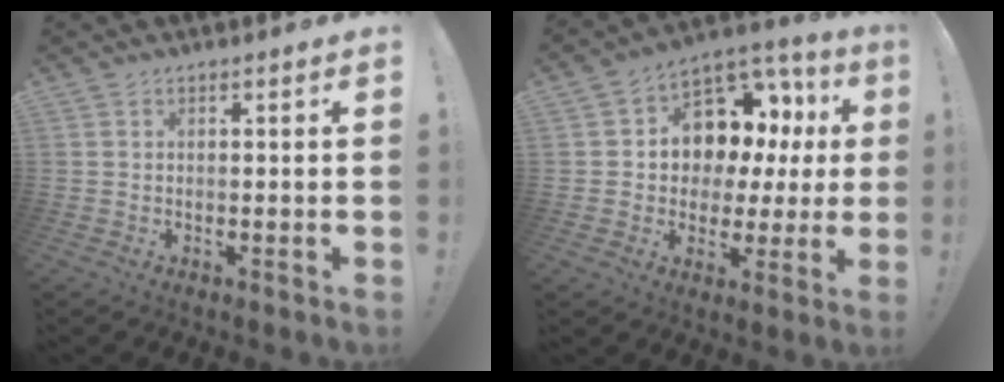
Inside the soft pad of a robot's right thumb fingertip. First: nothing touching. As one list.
[{"total": 11.3, "force": [3.8, 9.0, 5.6], "torque": [-0.091, -0.032, 0.081]}]